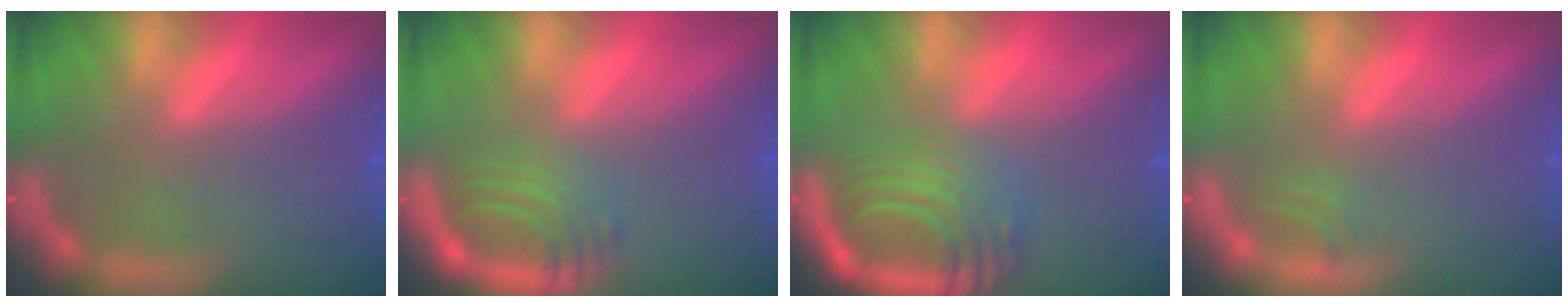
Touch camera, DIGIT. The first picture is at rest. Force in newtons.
{"total": 5.0}
{"total": 9.0}
{"total": 0.9}